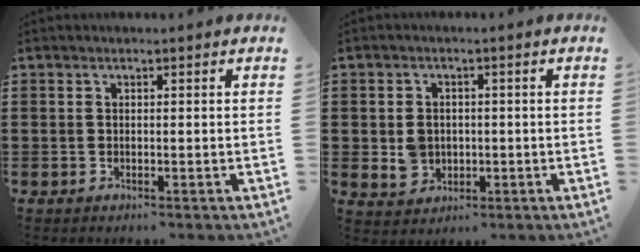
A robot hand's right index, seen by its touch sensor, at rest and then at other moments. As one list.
[{"total": 3.6, "force": [-0.3, 3.0, 1.9], "torque": [-0.043, 0.005, -0.005]}]